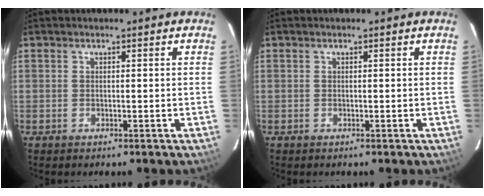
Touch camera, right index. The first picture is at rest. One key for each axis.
{"total": 0.0}